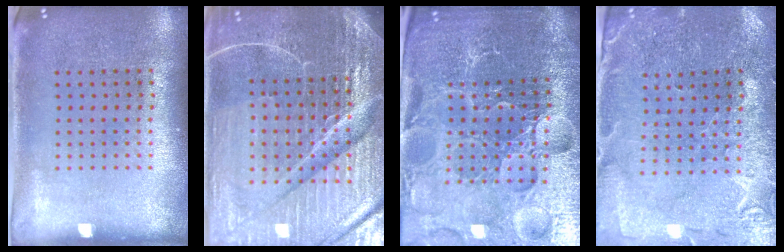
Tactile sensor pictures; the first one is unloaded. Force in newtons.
{"total": 6.8, "press": 6.0, "slide": 3.2}
{"total": 5.5, "press": 5.1, "slide": 1.9}
{"total": 0.7, "press": 0.7, "slide": 0.3}